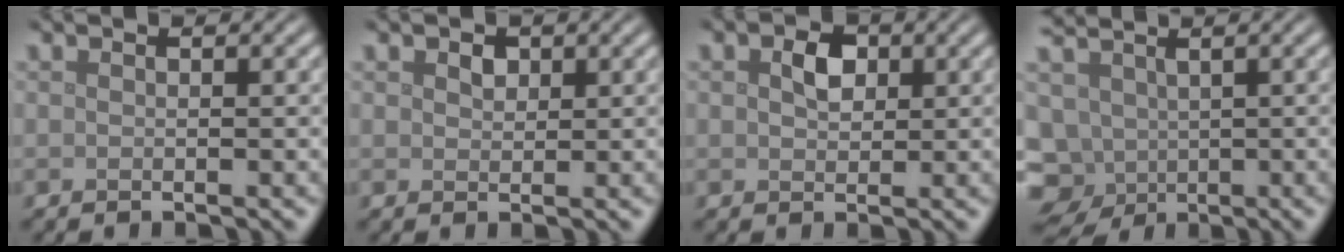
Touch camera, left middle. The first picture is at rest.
{"total": 1.0, "force": [0.6, 0.7, 0.4], "torque": [-0.008, -0.001, 0.010]}
{"total": 2.0, "force": [0.6, 1.5, 1.3], "torque": [-0.027, 0.002, 0.009]}
{"total": 7.9, "force": [-1.4, 6.4, 4.4], "torque": [-0.100, 0.000, -0.010]}